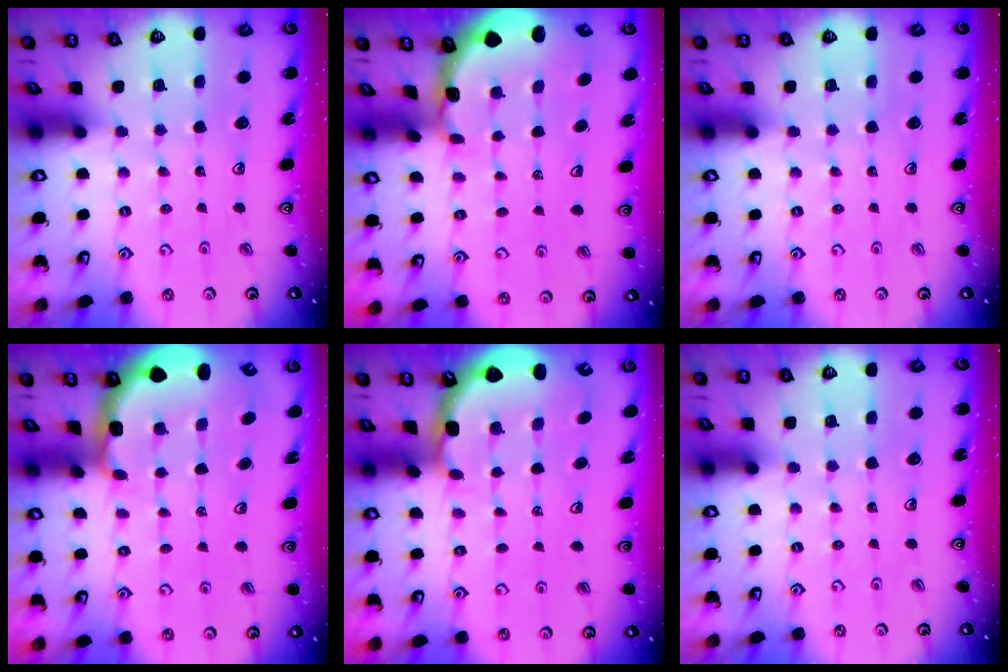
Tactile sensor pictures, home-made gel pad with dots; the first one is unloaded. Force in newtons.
{"total": 1.1, "press": 1.1, "slide": 0.2}
{"total": 0.0}
{"total": 2.1, "press": 1.9, "slide": 0.8}
{"total": 2.4, "press": 1.7, "slide": 1.8}
{"total": 0.0}